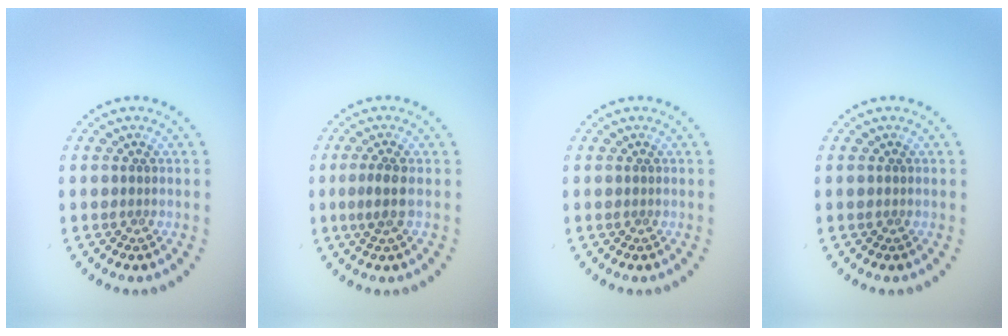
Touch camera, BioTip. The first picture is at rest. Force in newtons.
{"total": 1.7, "press": 1.5, "slide": 0.9}
{"total": 0.0}
{"total": 0.0}